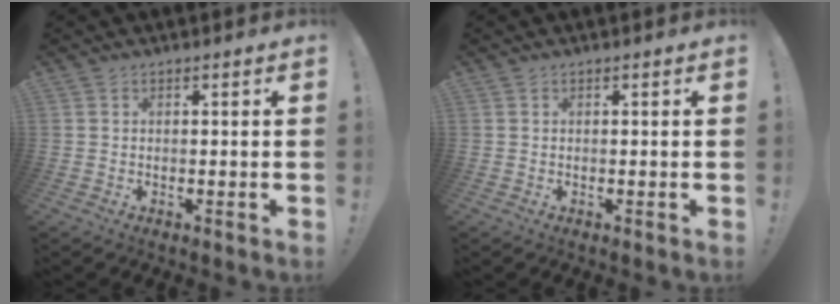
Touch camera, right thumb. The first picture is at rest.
{"total": 0.0}